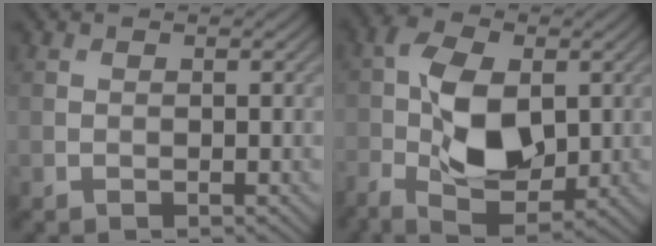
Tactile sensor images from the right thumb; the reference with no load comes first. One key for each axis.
{"total": 10.2, "fx": -0.9, "fy": 5.6, "fz": 8.5, "tx": -0.180, "ty": -0.002, "tz": -0.022}